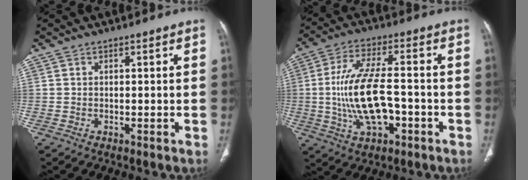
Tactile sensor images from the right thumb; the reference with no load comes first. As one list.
[{"total": 14.5, "force": [-2.3, 6.5, 12.8], "torque": [-0.252, 0.020, -0.037]}]